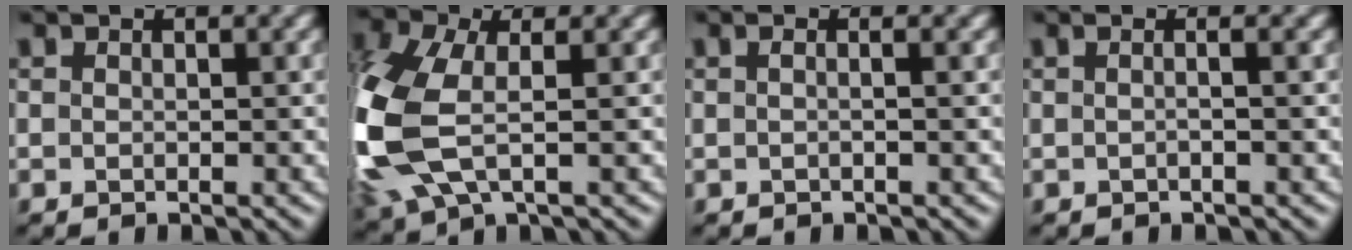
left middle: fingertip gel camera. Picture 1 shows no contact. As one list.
[{"total": 9.9, "force": [-1.0, 5.7, 8.0], "torque": [-0.234, -0.011, -0.024]}, {"total": 0.9, "force": [0.0, 0.0, 0.9], "torque": [-0.018, -0.007, -0.006]}, {"total": 1.1, "force": [0.0, 0.0, 1.1], "torque": [-0.017, -0.007, -0.010]}]